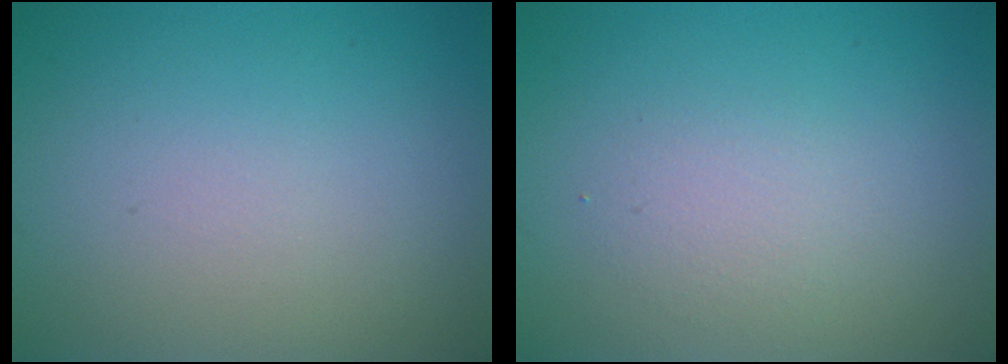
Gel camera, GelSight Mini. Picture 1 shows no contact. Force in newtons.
{"total": 1.6, "press": 1.6, "slide": 0.1}